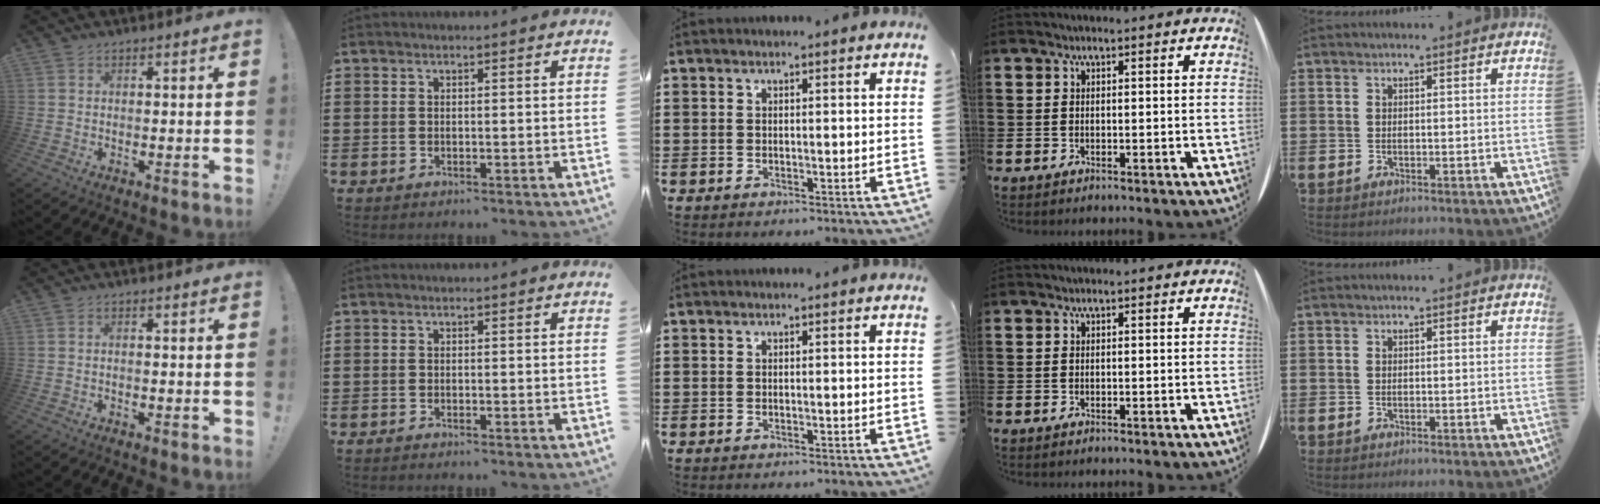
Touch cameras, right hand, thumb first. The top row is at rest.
{"thumb": {"total": 0.7, "force": [-0.5, 0.1, 0.4], "torque": [-0.016, 0.003, -0.007]}, "index": {"total": 0.5, "force": [-0.5, 0.0, 0.1], "torque": [-0.003, -0.002, -0.010]}}